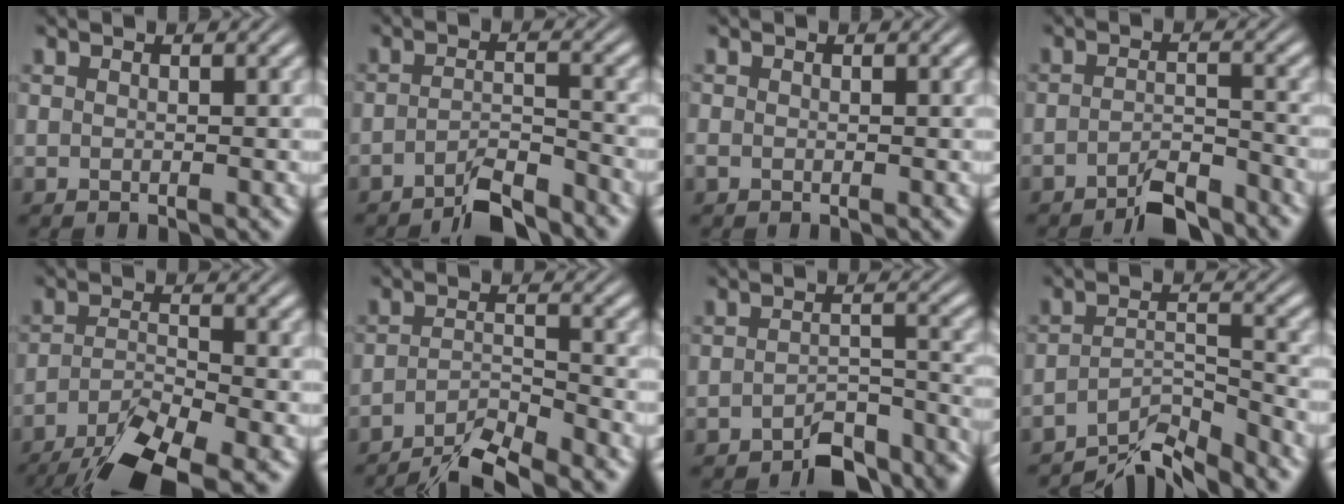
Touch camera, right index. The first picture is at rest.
{"total": 4.1, "force": [-3.8, 0.4, 1.5], "torque": [-0.014, -0.008, -0.065]}
{"total": 0.9, "force": [-0.5, 0.6, 0.3], "torque": [-0.012, -0.008, -0.006]}
{"total": 3.5, "force": [-3.2, 0.4, 1.3], "torque": [-0.011, -0.005, -0.059]}
{"total": 7.8, "force": [-5.7, 2.6, 4.6], "torque": [-0.067, -0.019, -0.081]}
{"total": 7.6, "force": [-6.8, 1.9, 2.7], "torque": [-0.028, -0.019, -0.103]}
{"total": 6.8, "force": [-6.0, 2.2, 2.5], "torque": [-0.022, -0.012, -0.094]}
{"total": 6.4, "force": [-5.4, 1.9, 2.8], "torque": [-0.033, -0.017, -0.086]}